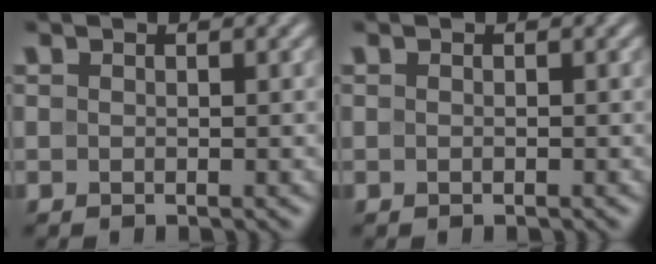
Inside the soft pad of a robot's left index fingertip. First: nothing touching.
{"total": 0.0}